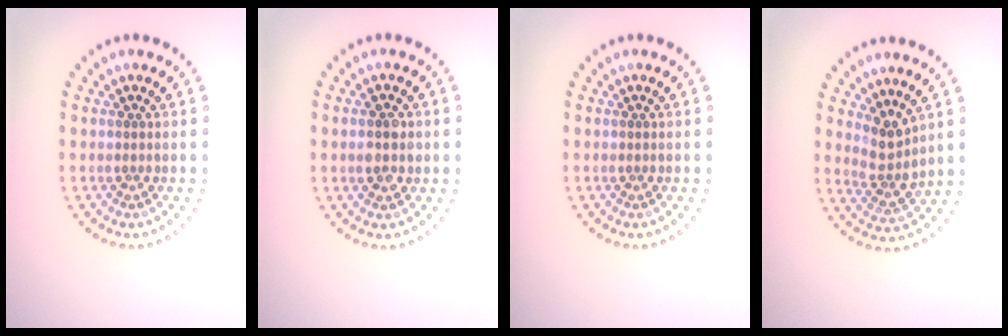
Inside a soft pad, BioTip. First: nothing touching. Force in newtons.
{"total": 2.8, "press": 2.8, "slide": 0.1}
{"total": 0.0}
{"total": 2.7, "press": 2.1, "slide": 1.7}